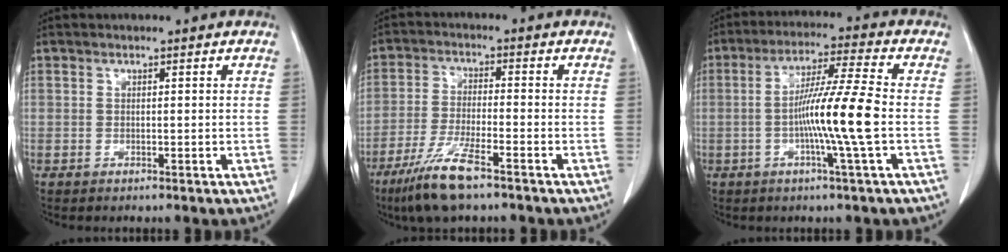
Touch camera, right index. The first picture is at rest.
{"total": 9.0, "force": [-6.0, 0.9, 6.6], "torque": [-0.138, -0.023, -0.111]}
{"total": 9.7, "force": [-2.0, -1.7, 9.4], "torque": [-0.172, -0.003, -0.039]}